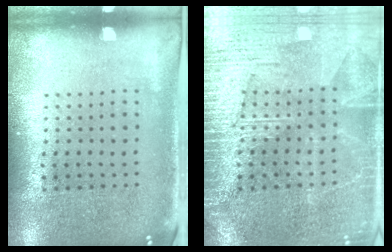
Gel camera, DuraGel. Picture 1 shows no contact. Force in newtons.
{"total": 5.0, "press": 4.9, "slide": 0.6}